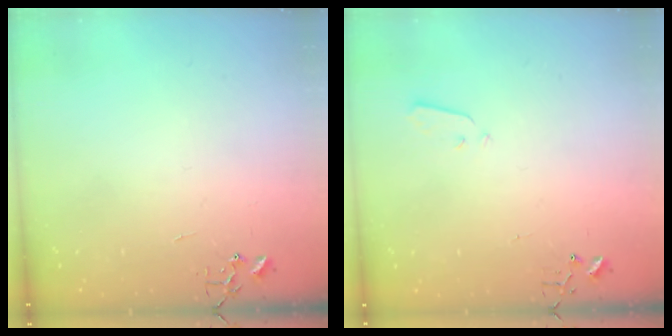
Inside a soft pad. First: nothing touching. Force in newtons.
{"total": 3.2, "press": 3.2, "slide": 0.1}